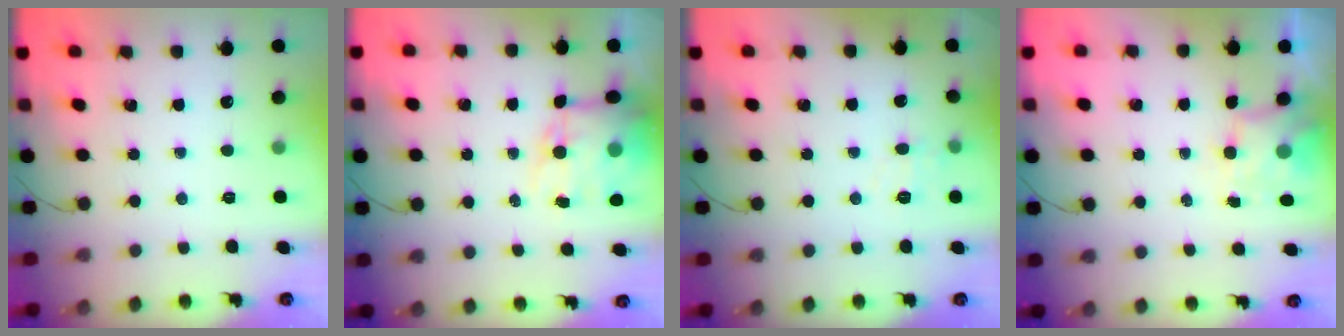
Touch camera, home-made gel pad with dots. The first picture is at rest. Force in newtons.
{"total": 12.5, "press": 12.0, "slide": 3.2}
{"total": 4.8, "press": 4.4, "slide": 1.7}
{"total": 4.0, "press": 4.0, "slide": 0.7}